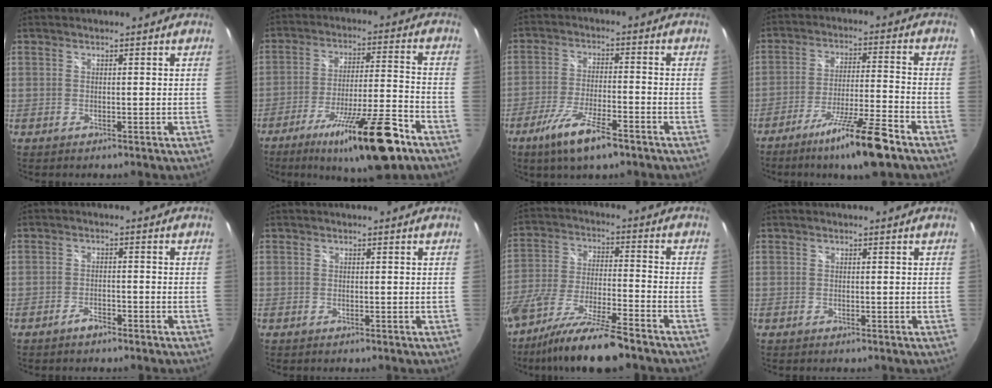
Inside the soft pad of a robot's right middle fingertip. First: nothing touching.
{"total": 18.1, "force": [-11.5, 2.7, 13.7], "torque": [-0.238, -0.027, -0.184]}
{"total": 10.5, "force": [-6.8, 2.2, 7.7], "torque": [-0.167, -0.020, -0.121]}
{"total": 12.2, "force": [-8.7, 0.0, 8.7], "torque": [-0.167, -0.017, -0.146]}
{"total": 2.4, "force": [-1.9, 0.8, 1.1], "torque": [-0.029, 0.001, -0.034]}
{"total": 0.0}
{"total": 14.6, "force": [-11.7, 1.2, 8.6], "torque": [-0.174, -0.033, -0.207]}
{"total": 0.0}